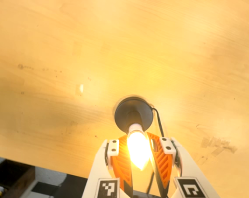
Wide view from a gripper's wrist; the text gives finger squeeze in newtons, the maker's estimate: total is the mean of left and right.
{"total": 12.5, "left": 12.1, "right": 13.0}